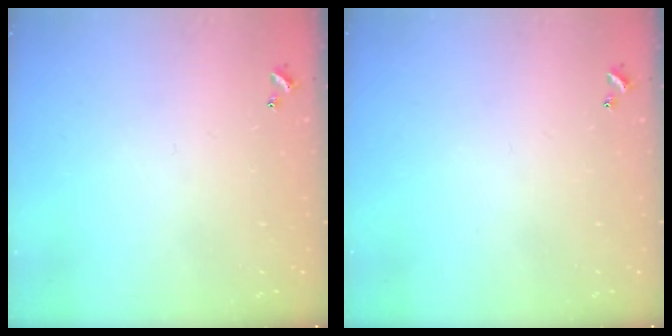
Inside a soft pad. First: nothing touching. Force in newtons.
{"total": 0.0}